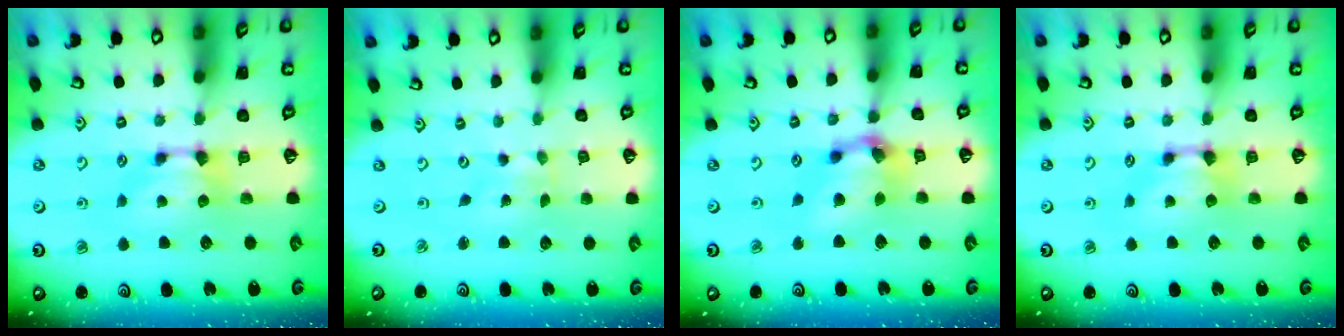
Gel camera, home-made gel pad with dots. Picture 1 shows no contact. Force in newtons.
{"total": 5.4, "press": 5.4, "slide": 0.7}
{"total": 6.2, "press": 5.7, "slide": 2.4}
{"total": 0.6, "press": 0.0, "slide": 0.6}